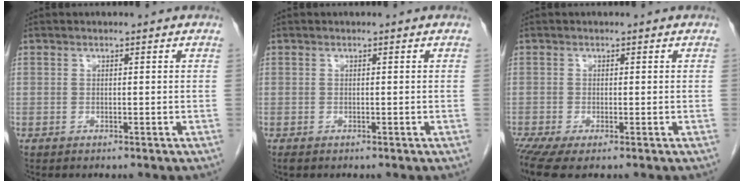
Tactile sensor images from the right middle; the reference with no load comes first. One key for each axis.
{"total": 0.6, "fx": -0.4, "fy": 0.3, "fz": 0.3, "tx": -0.007, "ty": 0.000, "tz": -0.006}
{"total": 3.8, "fx": -2.4, "fy": 0.7, "fz": 2.9, "tx": -0.057, "ty": -0.013, "tz": -0.046}